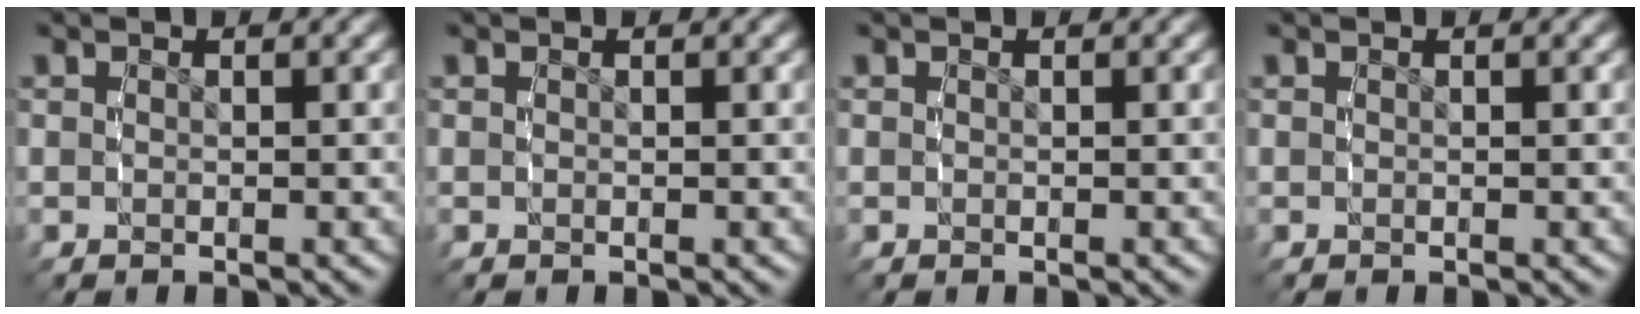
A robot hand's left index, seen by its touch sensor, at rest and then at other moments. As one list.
[{"total": 0.0}, {"total": 0.0}, {"total": 0.0}]